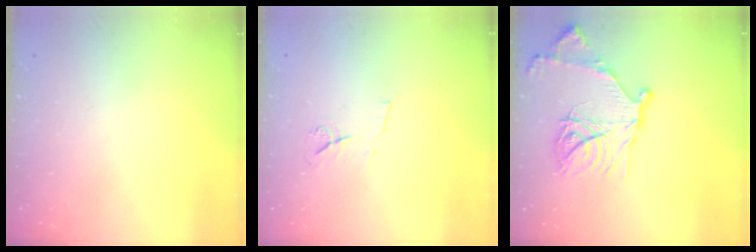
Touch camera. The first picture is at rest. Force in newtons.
{"total": 6.5, "press": 6.5, "slide": 0.8}
{"total": 19.2, "press": 19.1, "slide": 1.7}